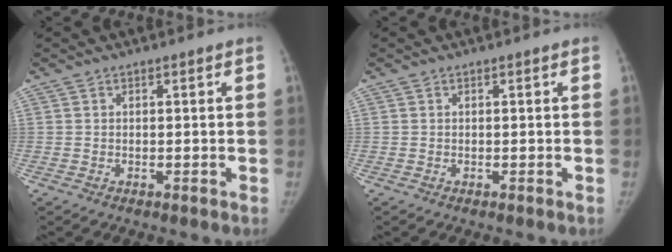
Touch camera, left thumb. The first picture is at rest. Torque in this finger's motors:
{"motor_torque": [0.00, 0.00, 0.19, -0.08, 0.00]}